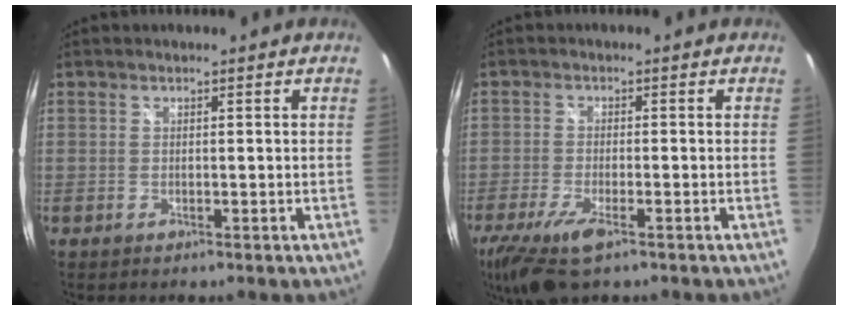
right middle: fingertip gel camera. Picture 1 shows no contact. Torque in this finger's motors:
{"motor_torque": [1.08, -1.02, 0.43, 0.12]}